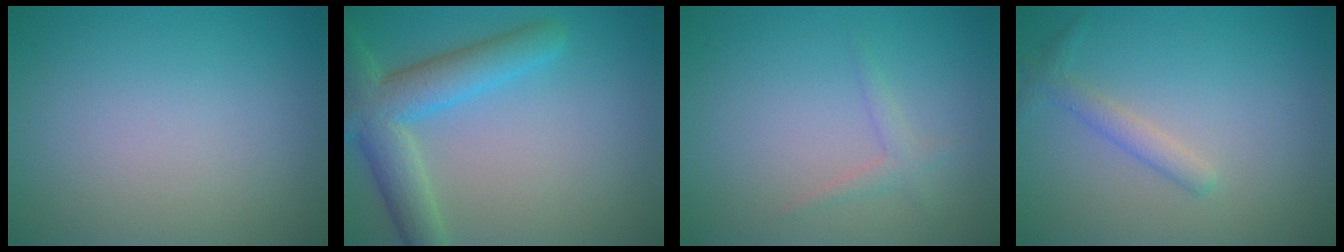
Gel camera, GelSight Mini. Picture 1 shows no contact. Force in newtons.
{"total": 5.9, "press": 5.9, "slide": 0.3}
{"total": 1.2, "press": 1.1, "slide": 0.1}
{"total": 1.7, "press": 1.7, "slide": 0.1}